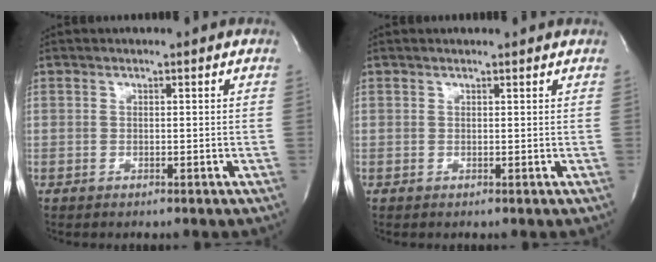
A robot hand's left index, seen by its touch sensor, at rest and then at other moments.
{"total": 0.7, "force": [0.7, 0.0, 0.3], "torque": [-0.008, 0.007, 0.006]}